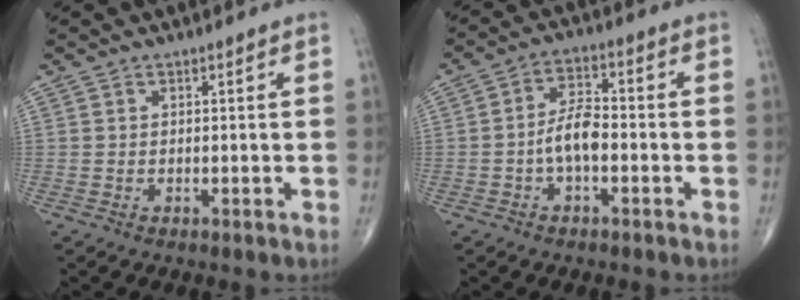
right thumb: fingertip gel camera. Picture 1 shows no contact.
{"total": 6.4, "force": [-1.7, 3.1, 5.4], "torque": [-0.095, 0.025, -0.036]}